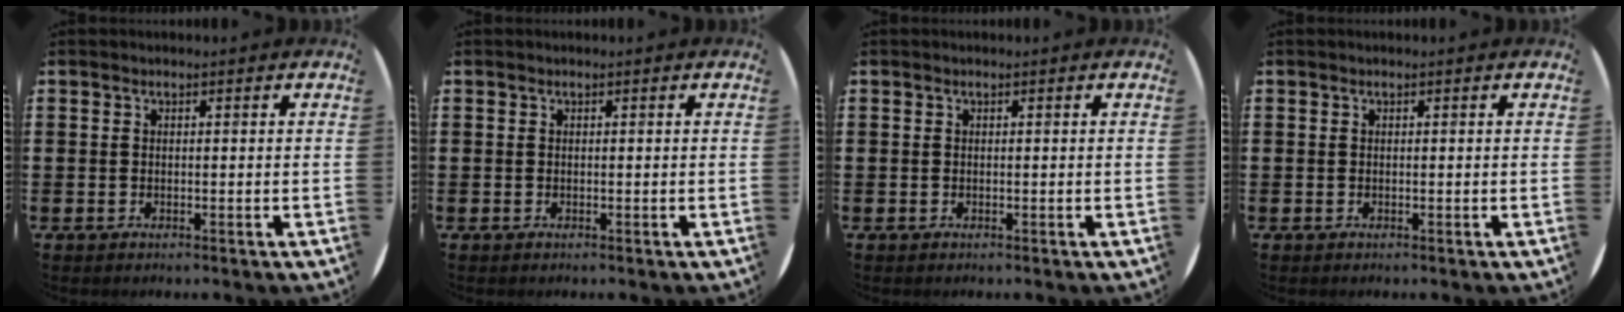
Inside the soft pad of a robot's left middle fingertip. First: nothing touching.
{"total": 0.0}
{"total": 0.0}
{"total": 0.0}